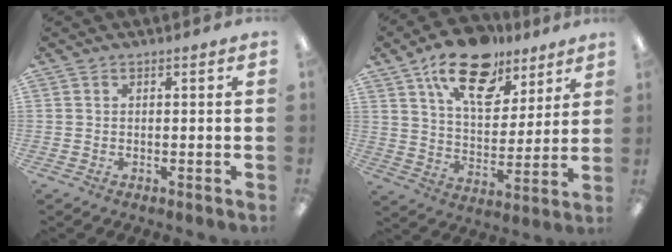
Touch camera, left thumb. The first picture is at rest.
{"total": 18.5, "force": [12.1, 9.4, 10.4], "torque": [-0.162, -0.057, 0.210]}